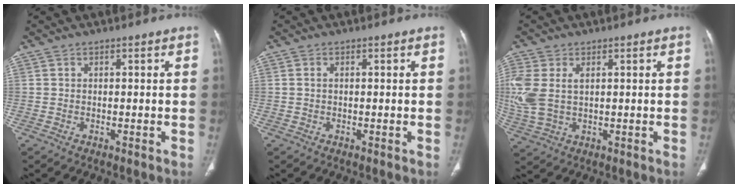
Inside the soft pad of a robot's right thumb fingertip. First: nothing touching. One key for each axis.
{"total": 0.7, "fx": 0.1, "fy": 0.5, "fz": 0.5, "tx": -0.012, "ty": 0.001, "tz": 0.001}
{"total": 9.8, "fx": 1.6, "fy": 6.2, "fz": 7.5, "tx": -0.198, "ty": 0.006, "tz": 0.042}